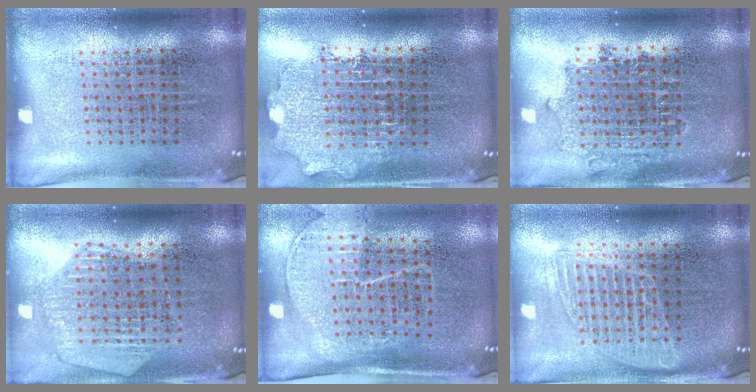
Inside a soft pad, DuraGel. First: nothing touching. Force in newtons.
{"total": 2.0, "press": 1.6, "slide": 1.2}
{"total": 1.7, "press": 1.3, "slide": 1.0}
{"total": 1.2, "press": 1.2, "slide": 0.1}
{"total": 1.7, "press": 1.4, "slide": 1.0}
{"total": 1.6, "press": 1.4, "slide": 0.8}